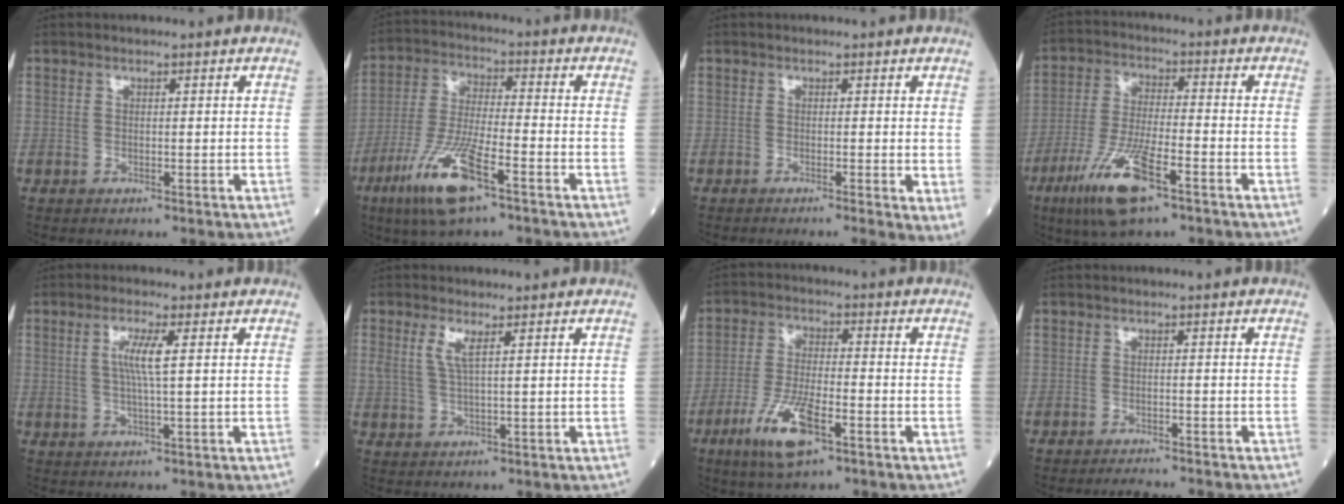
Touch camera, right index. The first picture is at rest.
{"total": 12.0, "force": [-6.5, 1.9, 9.9], "torque": [-0.207, -0.022, -0.121]}
{"total": 2.8, "force": [-0.8, 0.3, 2.6], "torque": [-0.027, -0.008, -0.018]}
{"total": 11.6, "force": [-6.3, 2.0, 9.5], "torque": [-0.196, -0.023, -0.114]}
{"total": 4.2, "force": [0.8, -0.3, 4.1], "torque": [-0.084, 0.000, 0.015]}
{"total": 3.2, "force": [1.3, 0.4, 2.8], "torque": [-0.067, 0.002, 0.028]}
{"total": 9.3, "force": [-4.7, 2.2, 7.7], "torque": [-0.156, -0.015, -0.086]}
{"total": 6.0, "force": [-5.7, 0.1, 1.7], "torque": [-0.022, -0.015, -0.075]}